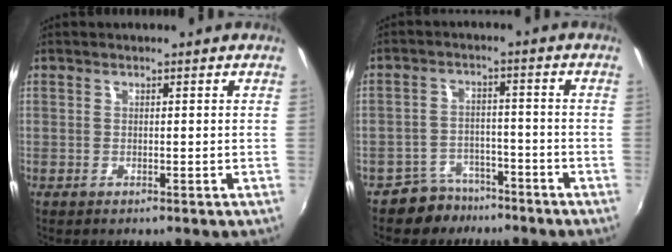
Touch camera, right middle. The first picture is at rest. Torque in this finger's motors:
{"motor_torque": [0.35, -0.45, -0.05, -0.01]}